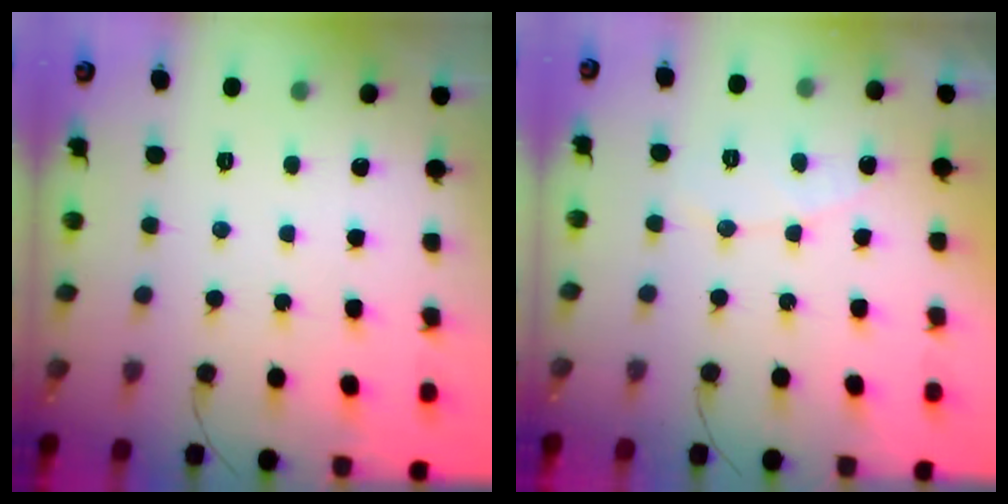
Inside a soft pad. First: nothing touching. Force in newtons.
{"total": 5.2, "press": 5.2, "slide": 0.4}